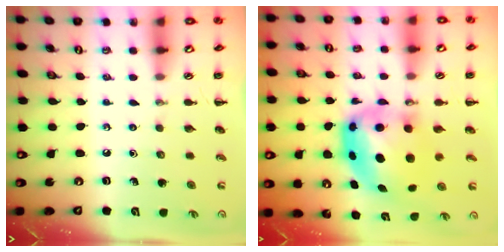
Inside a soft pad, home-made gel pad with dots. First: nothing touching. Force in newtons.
{"total": 7.7, "press": 7.6, "slide": 1.6}